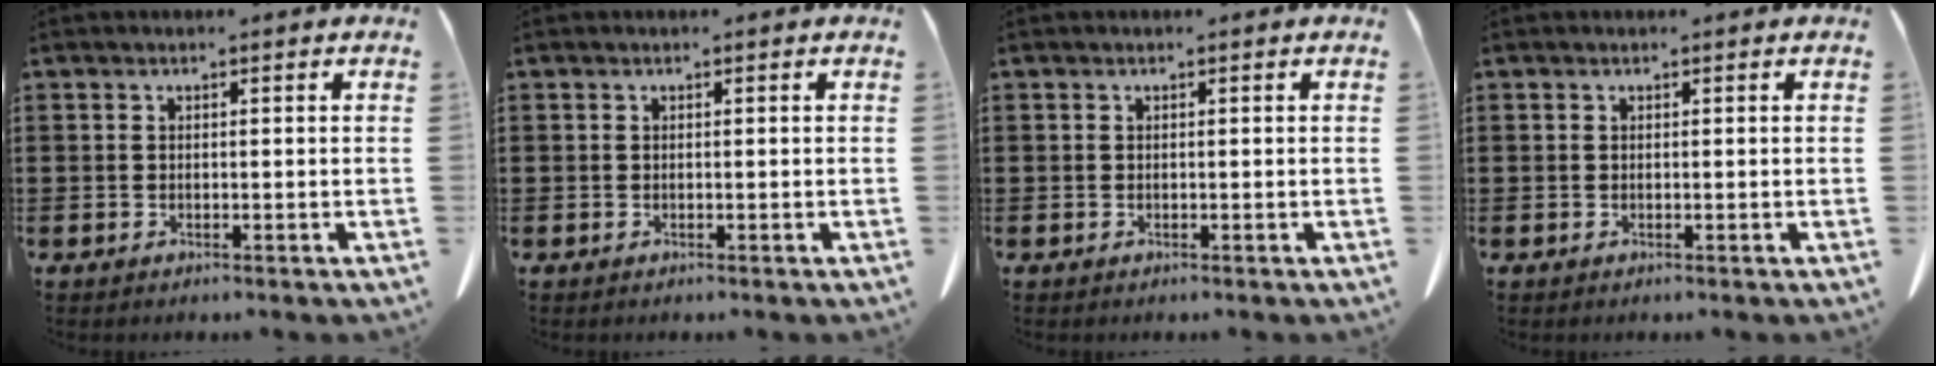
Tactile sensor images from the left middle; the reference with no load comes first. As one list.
[{"total": 0.0}, {"total": 0.0}, {"total": 0.0}]